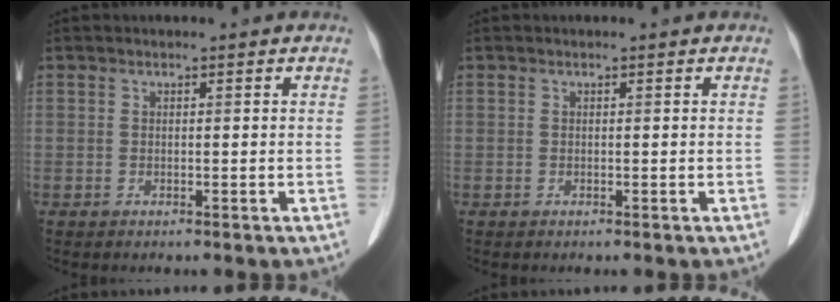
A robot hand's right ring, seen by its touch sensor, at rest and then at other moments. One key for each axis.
{"total": 0.0}